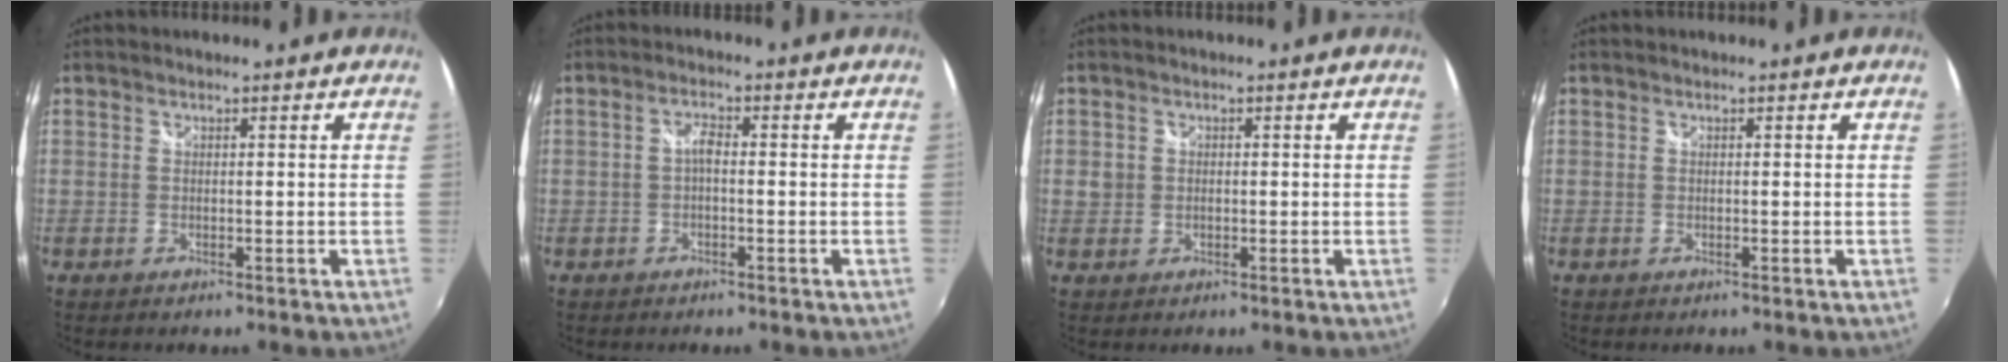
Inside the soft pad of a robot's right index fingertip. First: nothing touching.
{"total": 1.8, "force": [-0.5, 0.6, 1.6], "torque": [-0.033, 0.006, -0.011]}
{"total": 2.3, "force": [-0.1, 2.1, 0.9], "torque": [-0.015, 0.003, -0.003]}
{"total": 0.0}